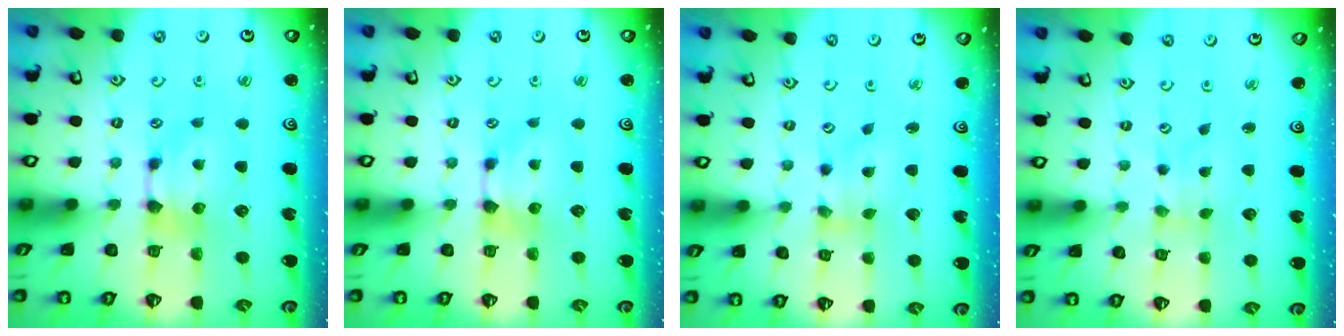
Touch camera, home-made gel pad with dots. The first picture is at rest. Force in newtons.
{"total": 0.0}
{"total": 1.3, "press": 0.3, "slide": 1.2}
{"total": 3.5, "press": 3.4, "slide": 0.7}